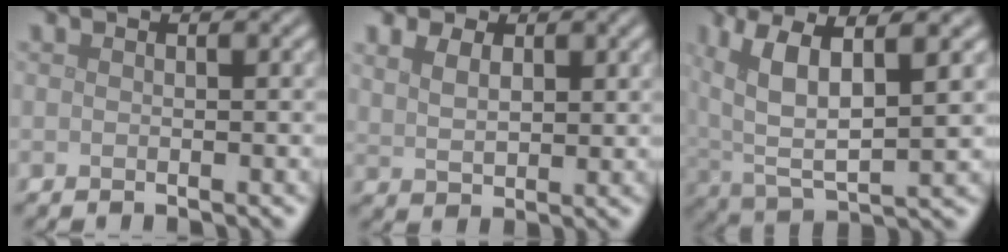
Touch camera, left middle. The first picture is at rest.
{"total": 3.7, "force": [1.8, 2.4, 2.1], "torque": [-0.051, 0.007, 0.025]}
{"total": 9.1, "force": [3.8, 3.5, 7.5], "torque": [-0.167, 0.007, 0.074]}